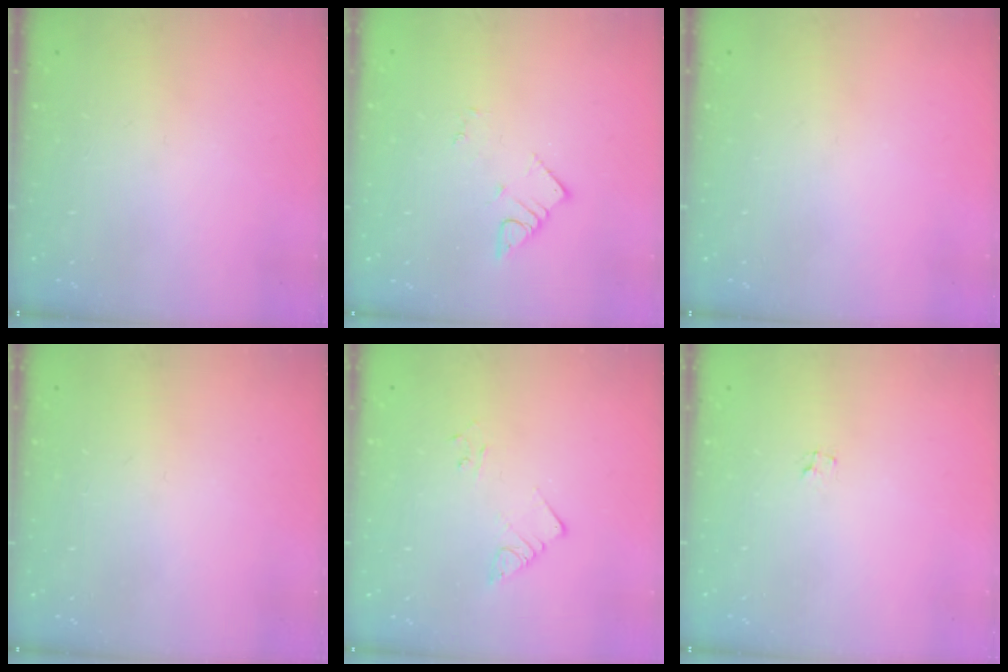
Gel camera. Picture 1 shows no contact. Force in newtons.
{"total": 3.2, "press": 3.2, "slide": 0.1}
{"total": 0.0}
{"total": 0.7, "press": 0.6, "slide": 0.1}
{"total": 2.2, "press": 2.2, "slide": 0.2}
{"total": 1.2, "press": 1.2, "slide": 0.1}